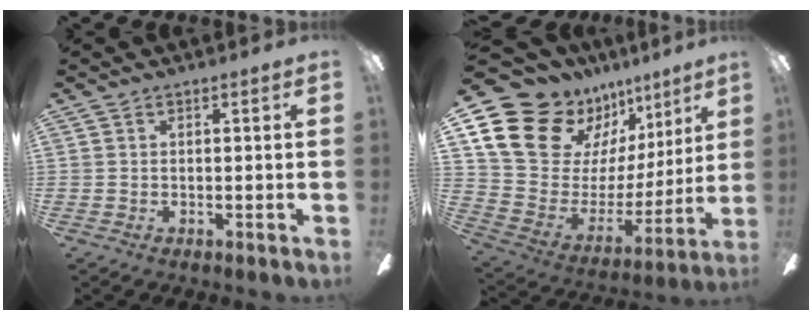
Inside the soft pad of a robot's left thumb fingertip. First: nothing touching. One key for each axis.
{"total": 19.7, "fx": 13.0, "fy": 12.3, "fz": 8.3, "tx": -0.166, "ty": -0.086, "tz": 0.256}